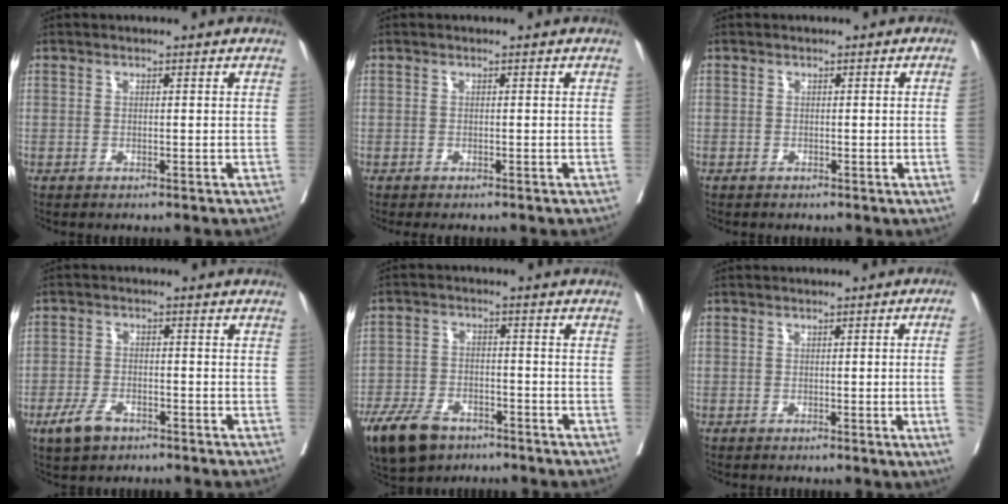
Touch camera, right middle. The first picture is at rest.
{"total": 1.2, "force": [-1.0, 0.4, 0.6], "torque": [-0.005, -0.004, -0.019]}
{"total": 1.9, "force": [-0.2, -0.8, 1.8], "torque": [-0.027, -0.003, 0.001]}
{"total": 4.4, "force": [-2.9, 2.1, 2.6], "torque": [-0.057, -0.001, -0.048]}
{"total": 10.4, "force": [-7.2, 5.3, 5.2], "torque": [-0.107, -0.010, -0.127]}
{"total": 7.0, "force": [-0.9, -1.9, 6.7], "torque": [-0.083, -0.013, -0.008]}